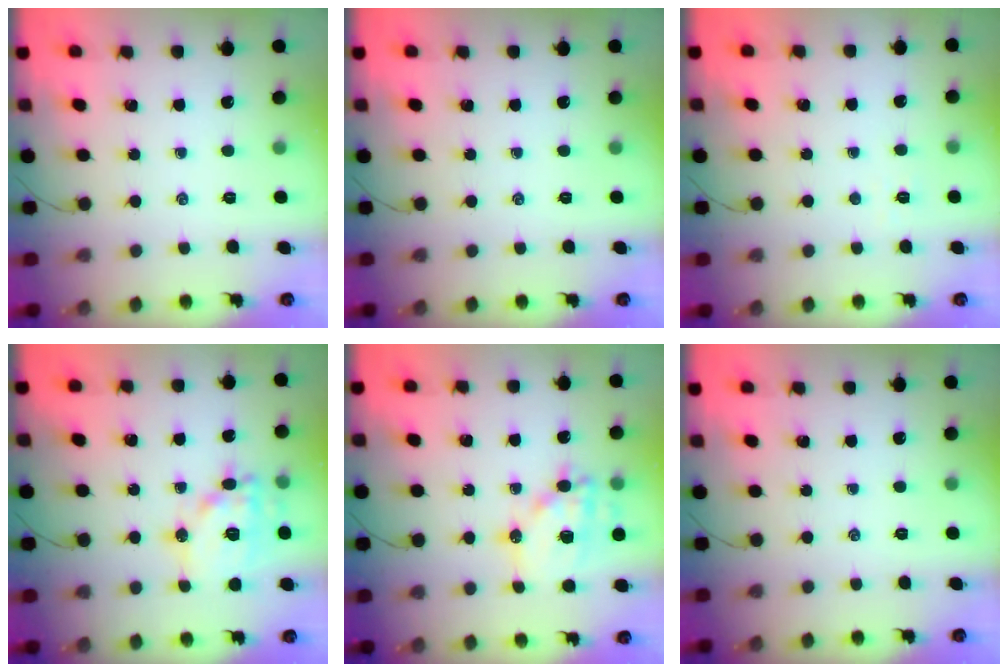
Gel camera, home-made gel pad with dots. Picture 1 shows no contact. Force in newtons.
{"total": 0.0}
{"total": 2.4, "press": 2.3, "slide": 0.5}
{"total": 15.1, "press": 15.0, "slide": 1.3}
{"total": 15.9, "press": 15.5, "slide": 3.4}
{"total": 0.0}